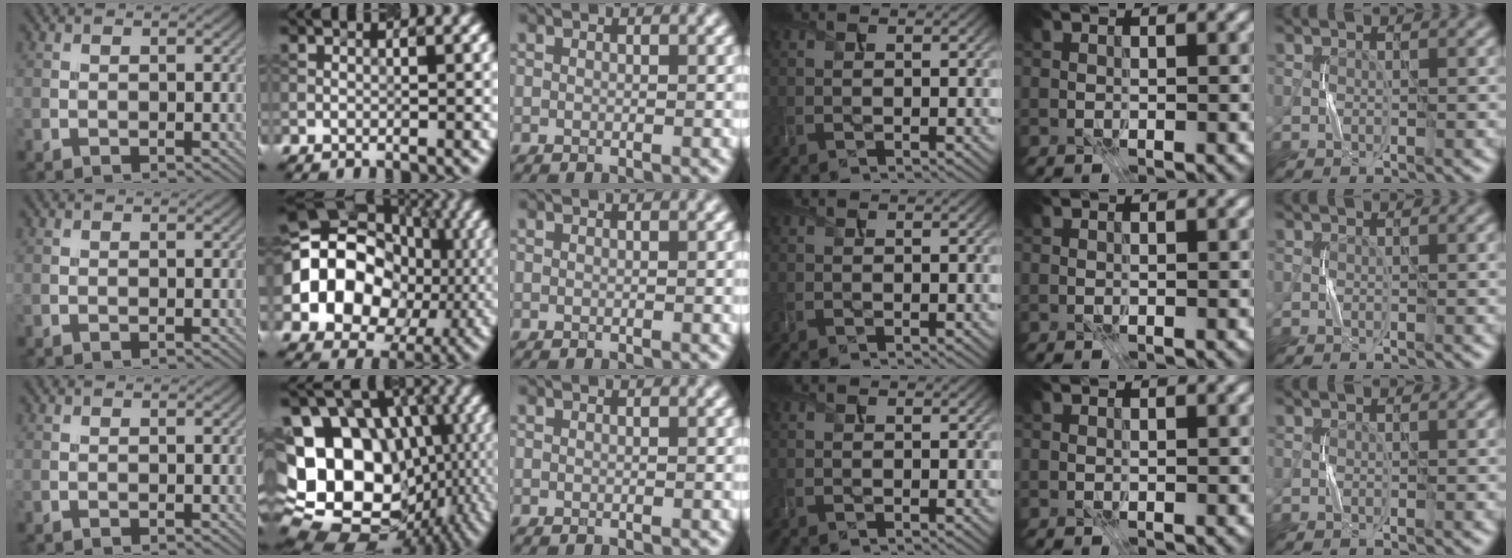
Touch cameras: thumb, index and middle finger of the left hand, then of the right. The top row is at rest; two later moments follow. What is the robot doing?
{"motion": "press", "object": "joystick"}